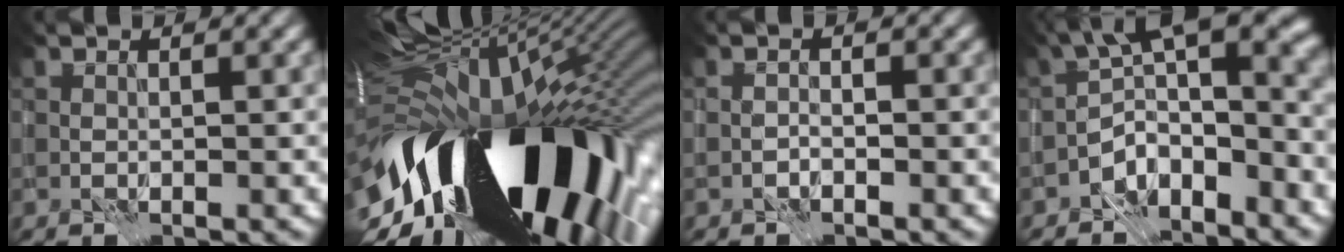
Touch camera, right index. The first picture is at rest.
{"total": 20.5, "force": [-5.8, 10.2, 16.8], "torque": [-0.289, -0.051, -0.081]}
{"total": 0.5, "force": [-0.5, 0.1, 0.1], "torque": [-0.004, 0.003, -0.013]}
{"total": 7.0, "force": [-3.0, 2.9, 5.5], "torque": [-0.073, 0.013, -0.068]}